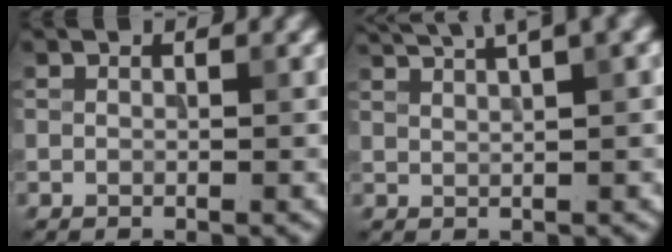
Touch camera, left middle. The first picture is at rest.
{"total": 6.0, "force": [4.4, 0.9, 4.0], "torque": [-0.055, 0.029, 0.057]}